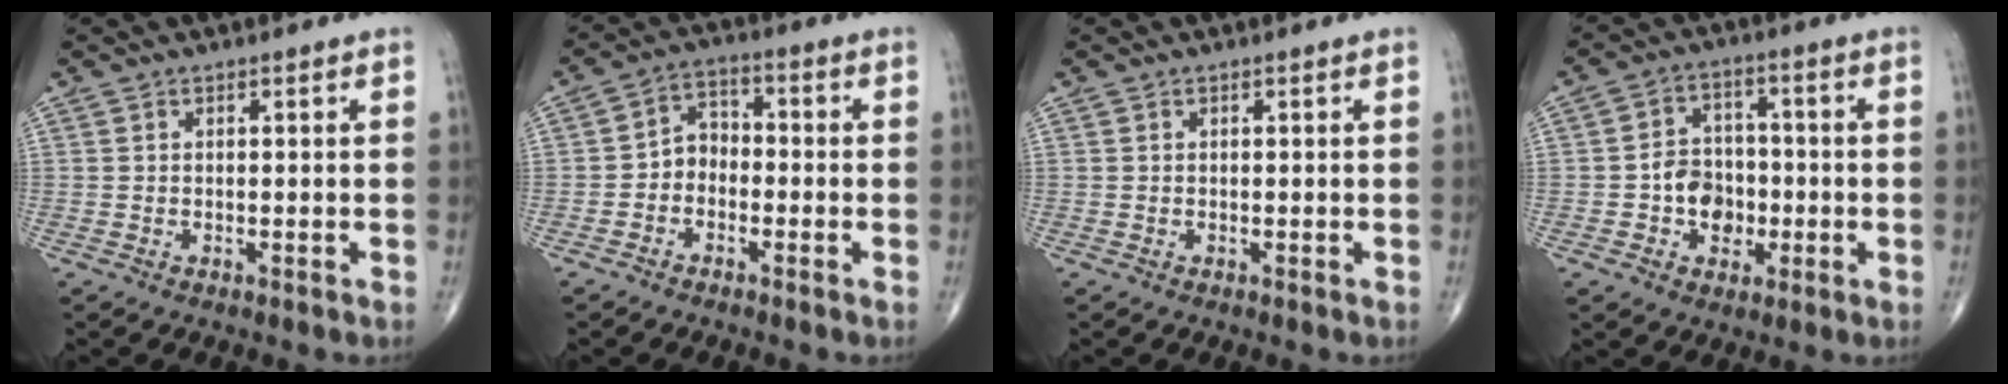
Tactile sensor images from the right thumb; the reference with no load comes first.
{"total": 5.2, "force": [-1.7, 4.1, 2.7], "torque": [-0.025, 0.029, -0.044]}
{"total": 0.0}
{"total": 8.3, "force": [-1.7, 6.6, 4.7], "torque": [-0.038, 0.021, -0.032]}